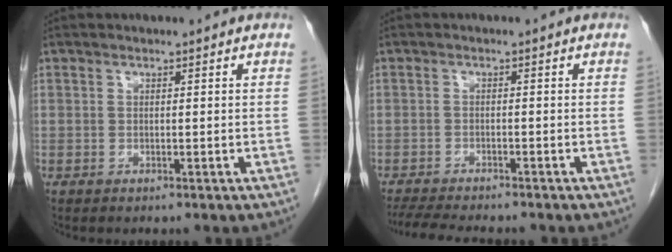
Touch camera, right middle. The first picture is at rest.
{"total": 8.7, "force": [-7.8, 1.1, 3.8], "torque": [-0.060, -0.014, -0.120]}